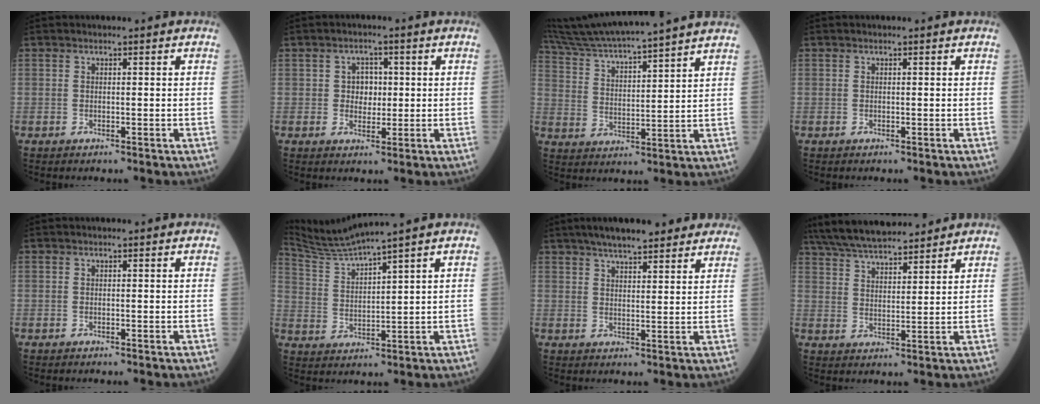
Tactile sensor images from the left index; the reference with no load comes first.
{"total": 3.2, "force": [0.3, 2.5, 2.0], "torque": [-0.027, 0.007, 0.005]}
{"total": 20.2, "force": [18.4, -0.7, 8.4], "torque": [-0.159, 0.005, 0.284]}
{"total": 0.0}
{"total": 0.0}
{"total": 6.9, "force": [6.3, -2.3, 1.8], "torque": [-0.054, -0.005, 0.137]}
{"total": 12.2, "force": [10.0, 2.6, 6.4], "torque": [-0.092, 0.029, 0.139]}
{"total": 14.7, "force": [13.1, 2.6, 6.1], "torque": [-0.117, 0.034, 0.221]}